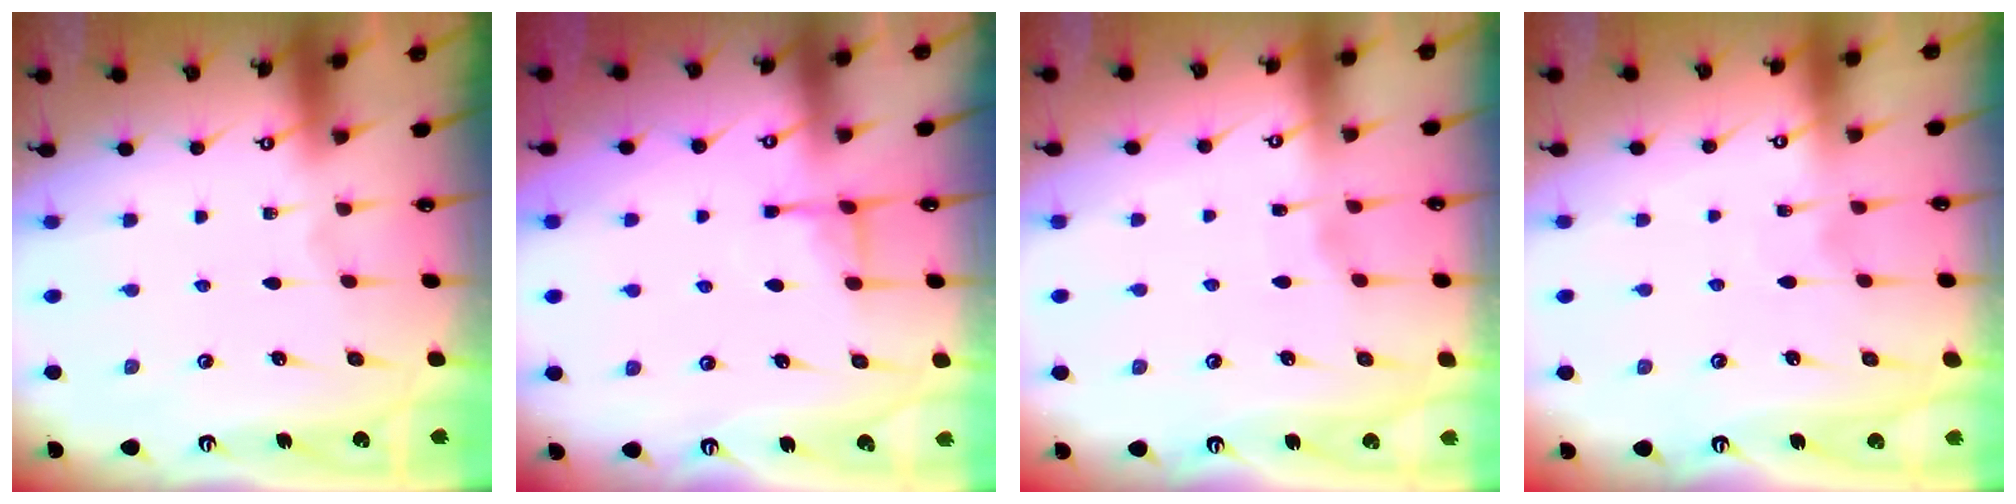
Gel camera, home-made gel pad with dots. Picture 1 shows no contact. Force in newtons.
{"total": 4.9, "press": 4.8, "slide": 0.9}
{"total": 2.6, "press": 2.6, "slide": 0.4}
{"total": 5.8, "press": 5.8, "slide": 0.6}